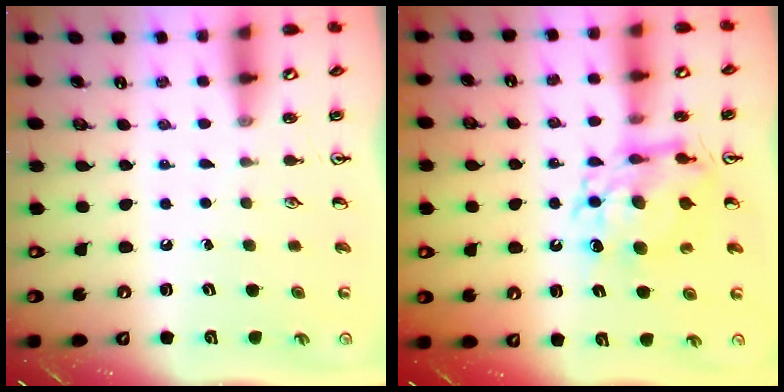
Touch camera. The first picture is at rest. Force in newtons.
{"total": 12.1, "press": 12.0, "slide": 1.5}